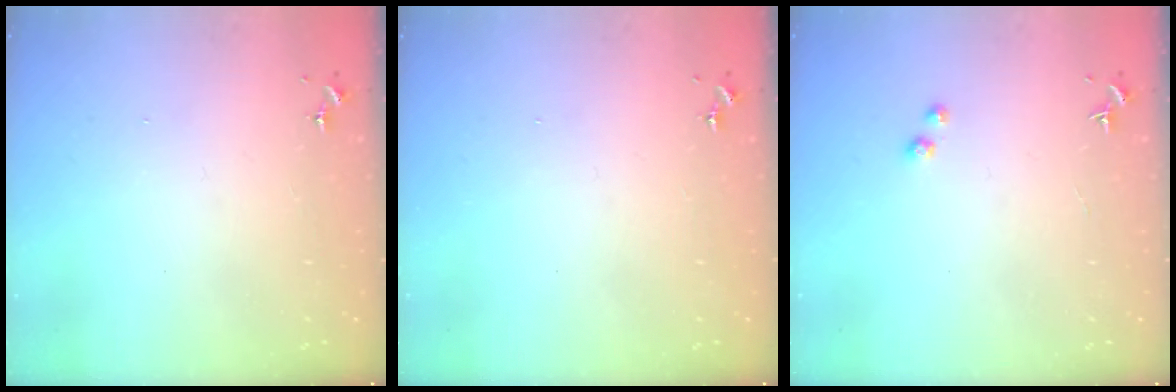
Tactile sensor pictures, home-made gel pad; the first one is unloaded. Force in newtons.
{"total": 0.0}
{"total": 1.7, "press": 1.6, "slide": 0.1}